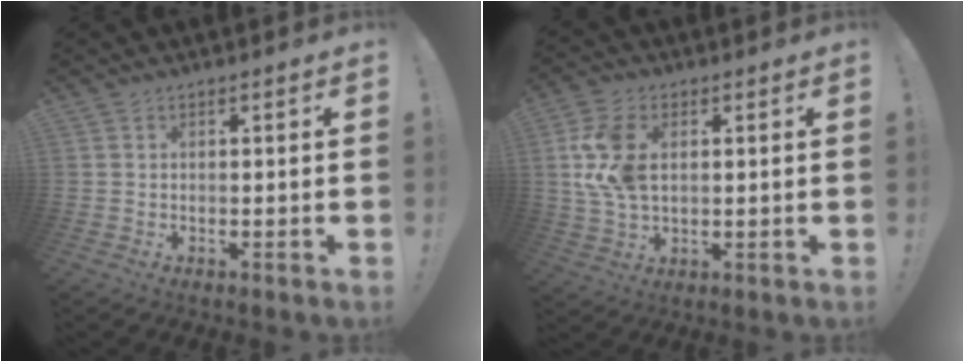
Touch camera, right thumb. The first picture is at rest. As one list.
[{"total": 11.5, "force": [2.1, 7.5, 8.5], "torque": [-0.172, -0.002, 0.041]}]